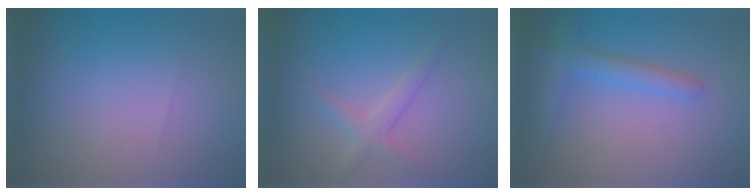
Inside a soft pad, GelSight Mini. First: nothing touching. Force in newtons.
{"total": 1.8, "press": 1.8, "slide": 0.1}
{"total": 2.9, "press": 2.9, "slide": 0.1}